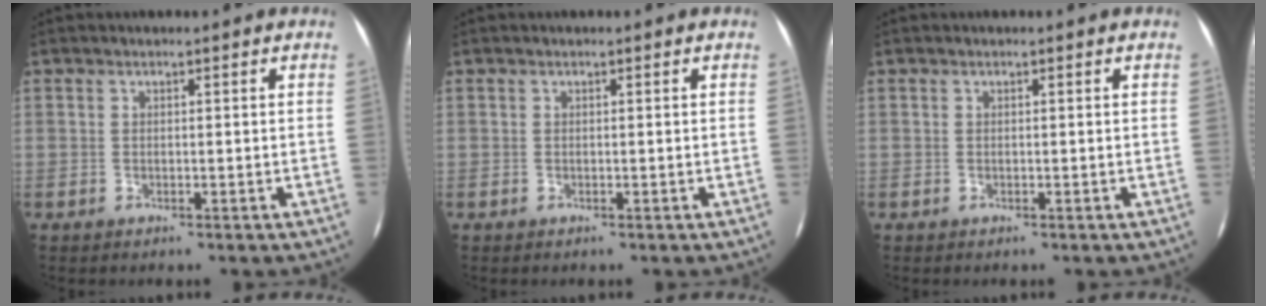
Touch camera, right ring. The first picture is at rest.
{"total": 0.0}
{"total": 0.0}